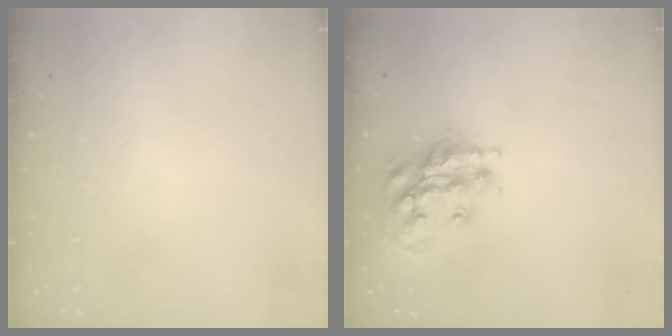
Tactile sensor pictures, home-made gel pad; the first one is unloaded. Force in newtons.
{"total": 17.6, "press": 17.5, "slide": 1.4}